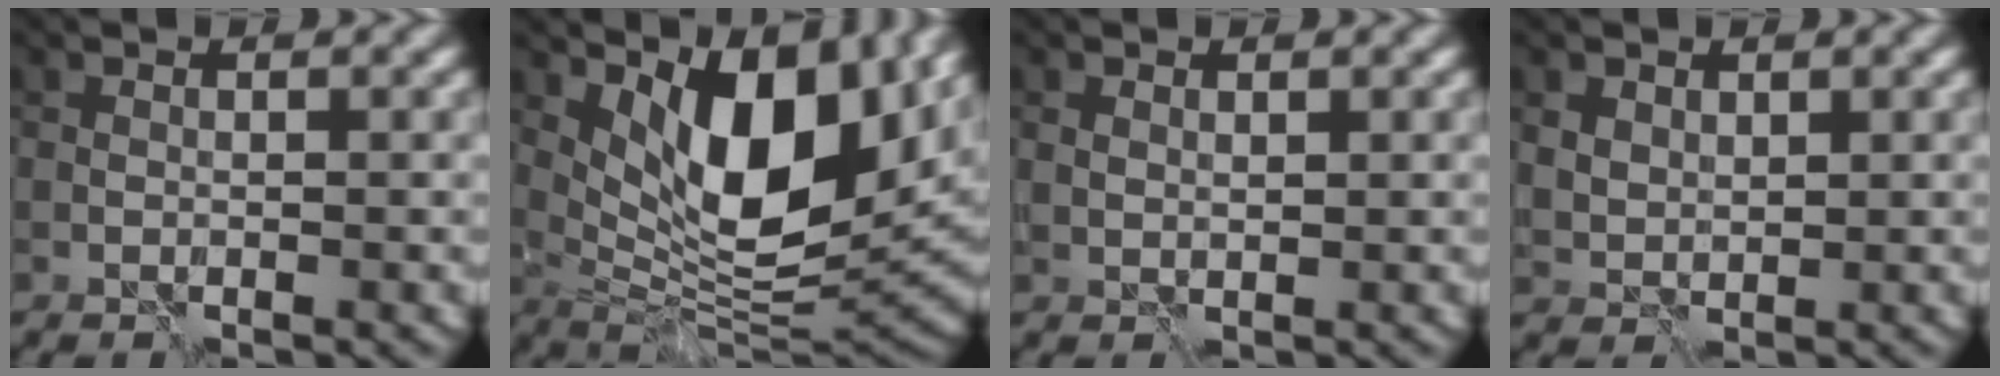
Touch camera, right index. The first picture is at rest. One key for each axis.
{"total": 11.6, "fx": 4.5, "fy": 4.9, "fz": 9.5, "tx": -0.143, "ty": -0.010, "tz": 0.084}
{"total": 0.7, "fx": 0.6, "fy": 0.3, "fz": 0.1, "tx": -0.006, "ty": 0.000, "tz": 0.012}
{"total": 1.7, "fx": 1.2, "fy": 1.1, "fz": 0.4, "tx": -0.013, "ty": -0.002, "tz": 0.026}